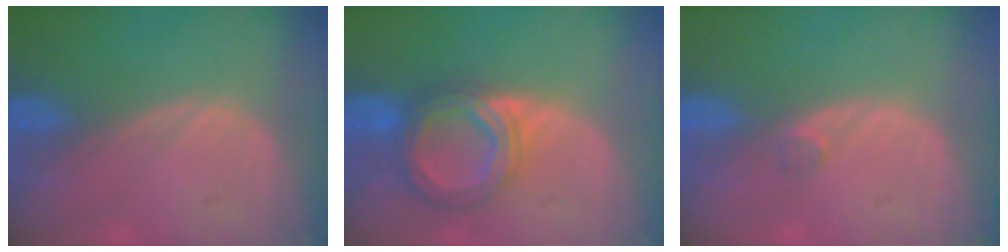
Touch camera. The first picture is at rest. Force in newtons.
{"total": 7.1, "press": 7.1, "slide": 0.5}
{"total": 1.2, "press": 1.0, "slide": 0.7}